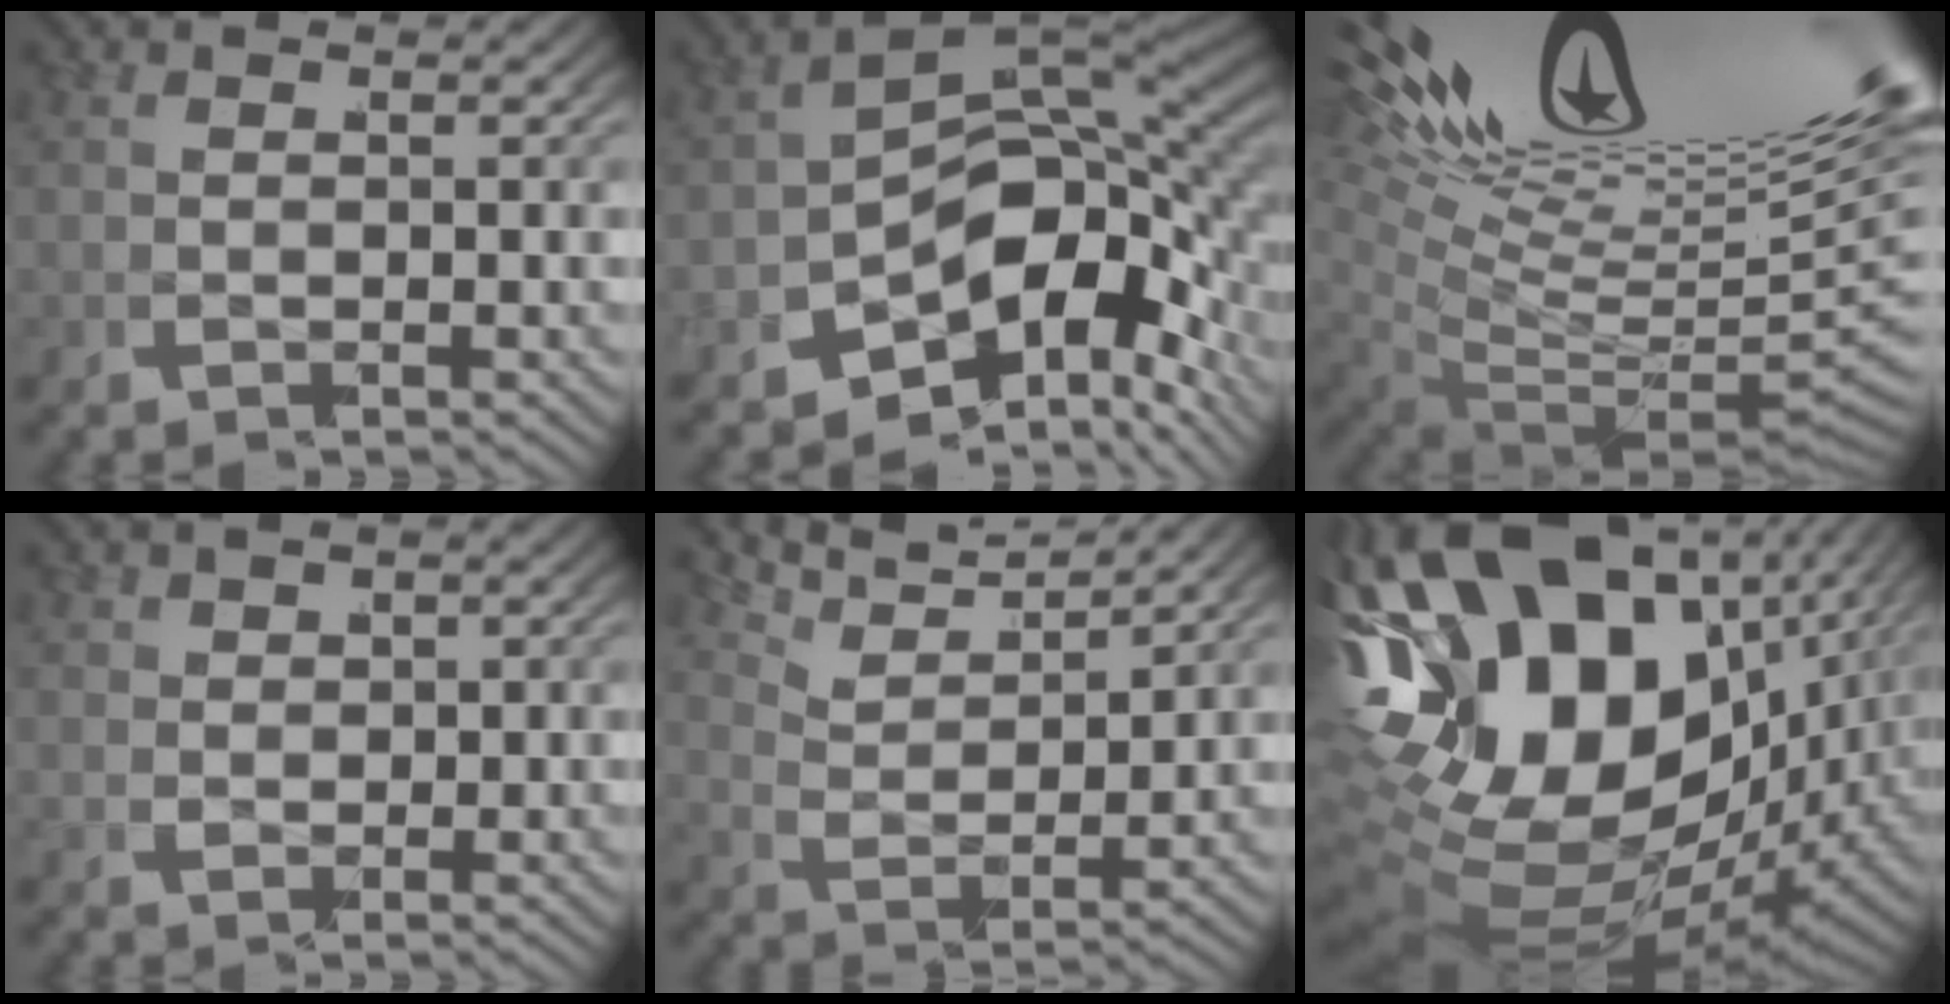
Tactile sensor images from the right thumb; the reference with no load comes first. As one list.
[{"total": 13.9, "force": [-5.6, 8.3, 9.6], "torque": [-0.148, -0.039, -0.082]}, {"total": 15.2, "force": [1.0, 9.0, 12.3], "torque": [-0.198, -0.025, 0.027]}, {"total": 1.1, "force": [0.4, -0.3, -1.0], "torque": [0.021, 0.008, 0.011]}, {"total": 4.0, "force": [3.3, 1.3, 1.7], "torque": [-0.048, 0.008, 0.052]}, {"total": 23.6, "force": [-1.6, 16.3, 16.9], "torque": [-0.361, -0.047, -0.013]}]